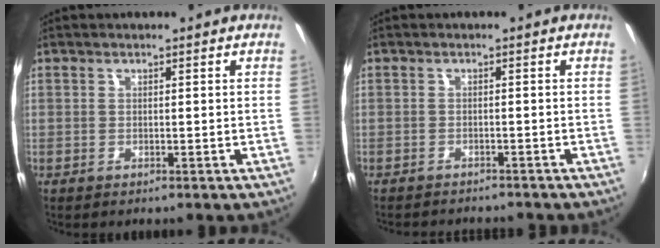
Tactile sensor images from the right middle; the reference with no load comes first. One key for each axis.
{"total": 5.0, "fx": -4.7, "fy": 1.0, "fz": 1.4, "tx": -0.040, "ty": -0.013, "tz": -0.068}